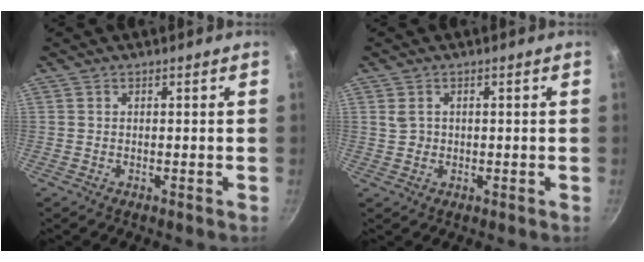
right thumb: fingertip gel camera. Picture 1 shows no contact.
{"total": 2.0, "force": [0.4, 1.7, 1.0], "torque": [-0.014, 0.002, 0.013]}